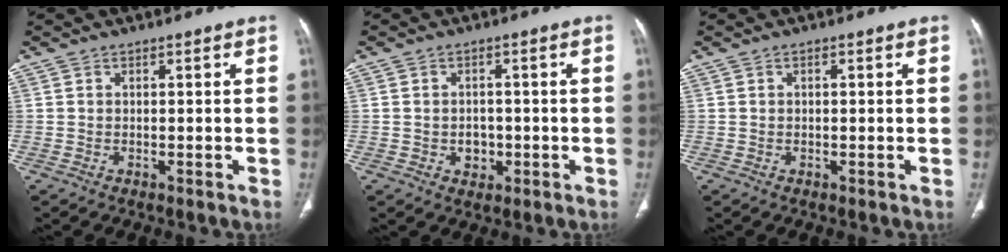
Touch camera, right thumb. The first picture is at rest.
{"total": 3.2, "force": [-0.8, 2.7, 1.6], "torque": [-0.007, 0.005, -0.006]}
{"total": 0.5, "force": [0.1, 0.2, 0.5], "torque": [-0.010, 0.002, 0.002]}